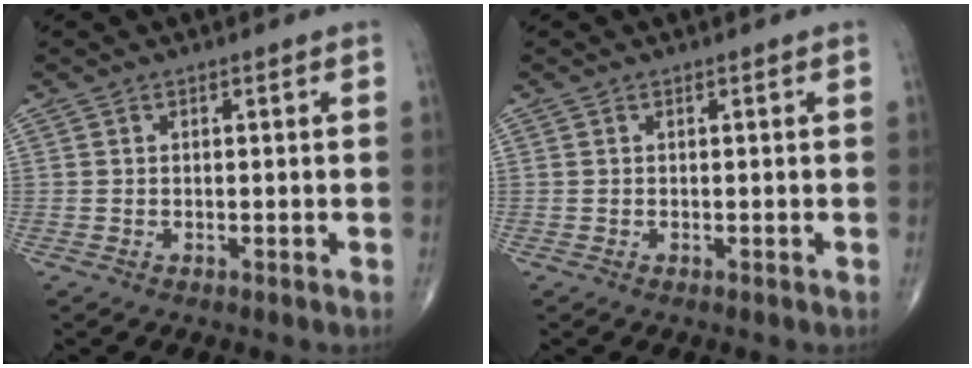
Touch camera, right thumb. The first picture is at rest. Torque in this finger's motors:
{"motor_torque": [-0.08, 0.20, 0.09, 0.04, 0.01]}